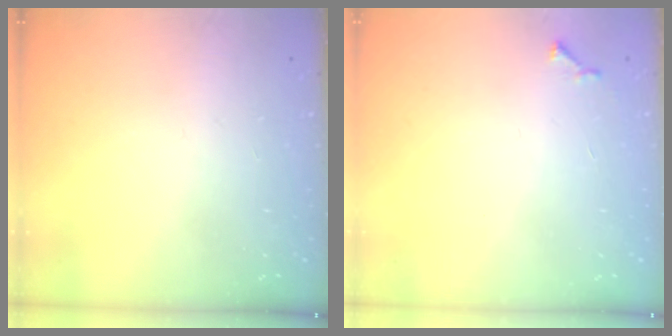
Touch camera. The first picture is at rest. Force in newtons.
{"total": 3.7, "press": 3.6, "slide": 0.5}